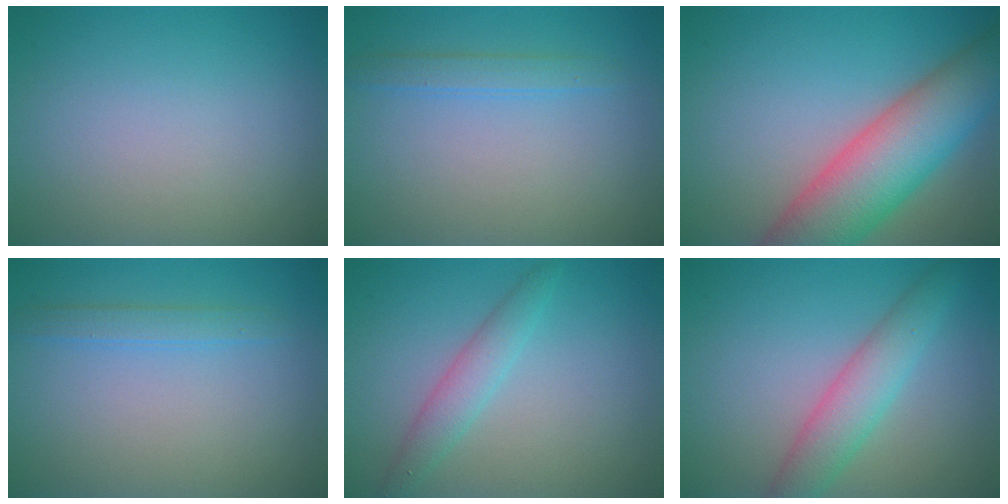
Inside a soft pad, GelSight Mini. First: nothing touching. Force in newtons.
{"total": 1.5, "press": 1.5, "slide": 0.1}
{"total": 9.9, "press": 9.9, "slide": 0.5}
{"total": 1.5, "press": 1.5, "slide": 0.2}
{"total": 2.4, "press": 2.4, "slide": 0.1}
{"total": 4.0, "press": 4.0, "slide": 0.1}